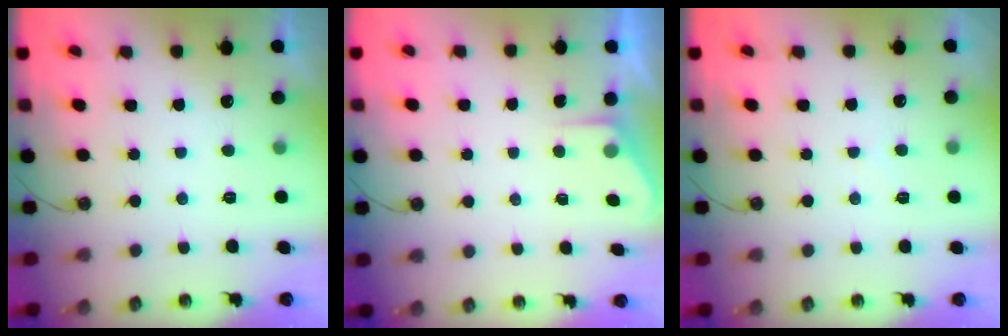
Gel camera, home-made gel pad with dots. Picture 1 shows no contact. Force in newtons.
{"total": 2.2, "press": 2.2, "slide": 0.4}
{"total": 3.4, "press": 3.4, "slide": 0.5}